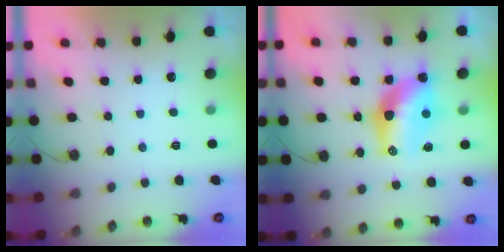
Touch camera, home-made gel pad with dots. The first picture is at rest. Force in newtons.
{"total": 12.5, "press": 12.5, "slide": 1.0}